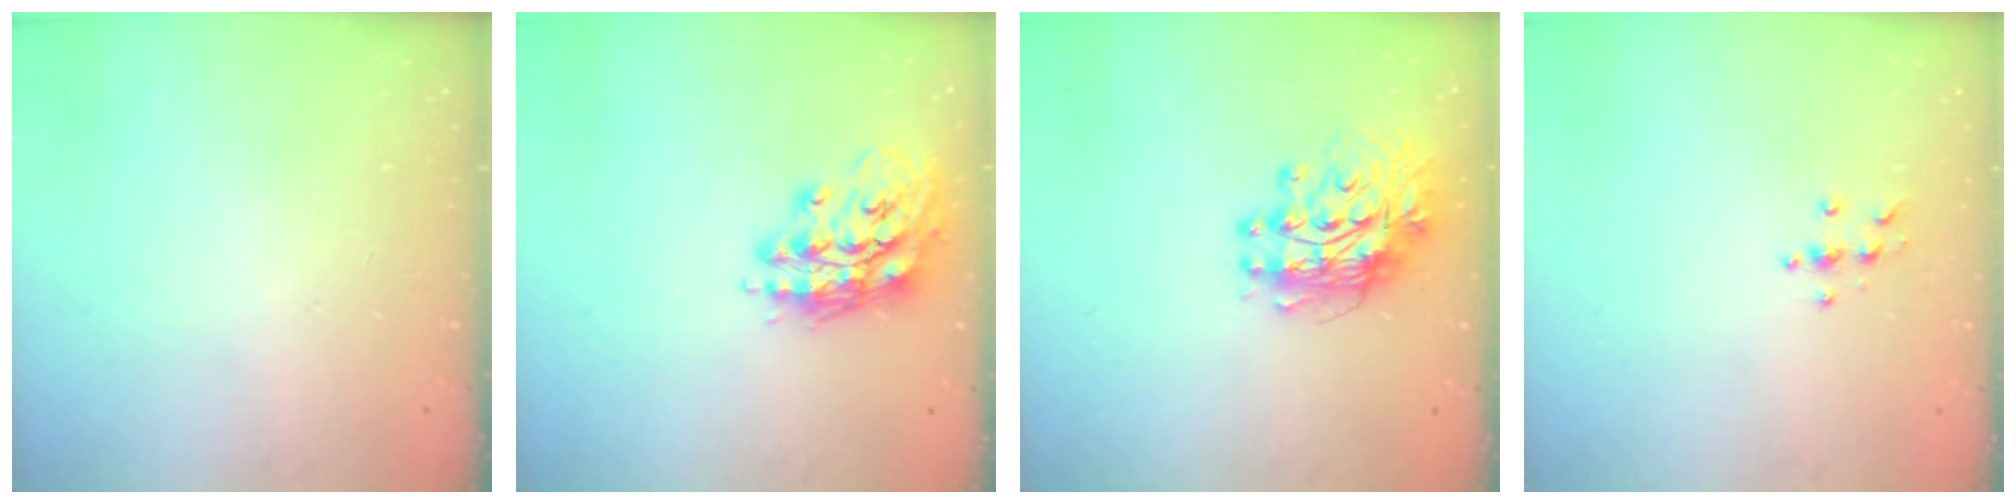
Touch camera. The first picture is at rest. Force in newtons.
{"total": 14.9, "press": 14.9, "slide": 1.6}
{"total": 12.3, "press": 12.2, "slide": 1.1}
{"total": 4.3, "press": 4.3, "slide": 0.5}